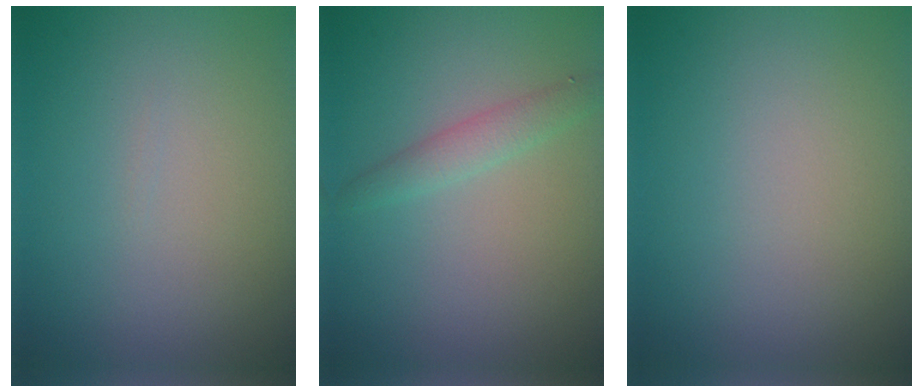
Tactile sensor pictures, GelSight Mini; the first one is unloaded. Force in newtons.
{"total": 1.9, "press": 1.9, "slide": 0.1}
{"total": 0.0}